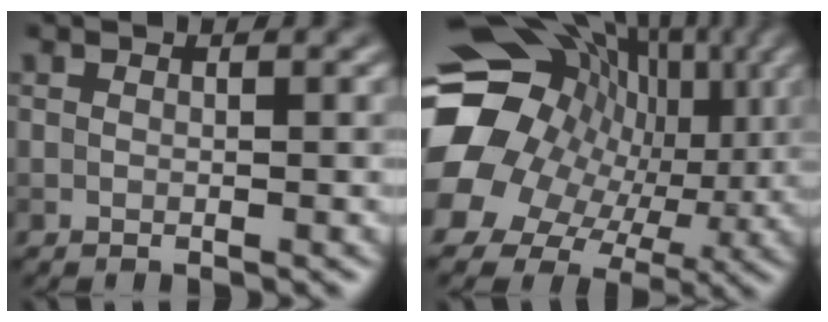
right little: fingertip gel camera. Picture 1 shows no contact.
{"total": 18.0, "force": [1.0, 15.4, 9.4], "torque": [-0.193, -0.005, 0.011]}